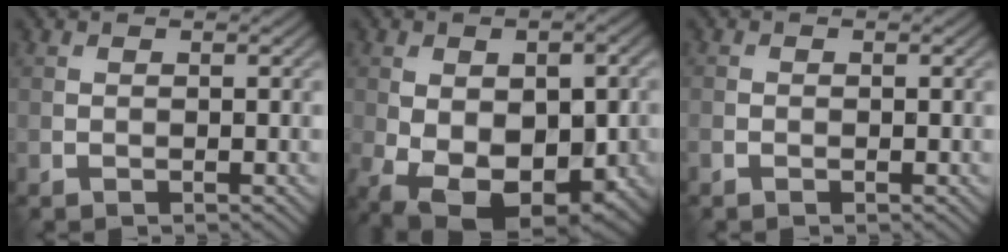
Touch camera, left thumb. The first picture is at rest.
{"total": 13.9, "force": [-3.8, 8.3, 10.5], "torque": [-0.185, -0.045, -0.029]}
{"total": 0.6, "force": [-0.3, 0.2, 0.5], "torque": [-0.011, -0.001, -0.007]}